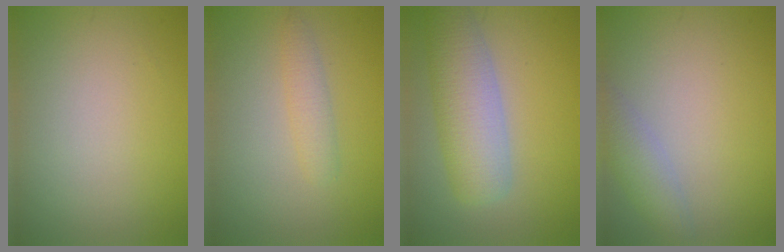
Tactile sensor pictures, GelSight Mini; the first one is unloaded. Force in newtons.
{"total": 1.7, "press": 1.7, "slide": 0.1}
{"total": 6.2, "press": 6.2, "slide": 0.4}
{"total": 2.5, "press": 2.5, "slide": 0.2}